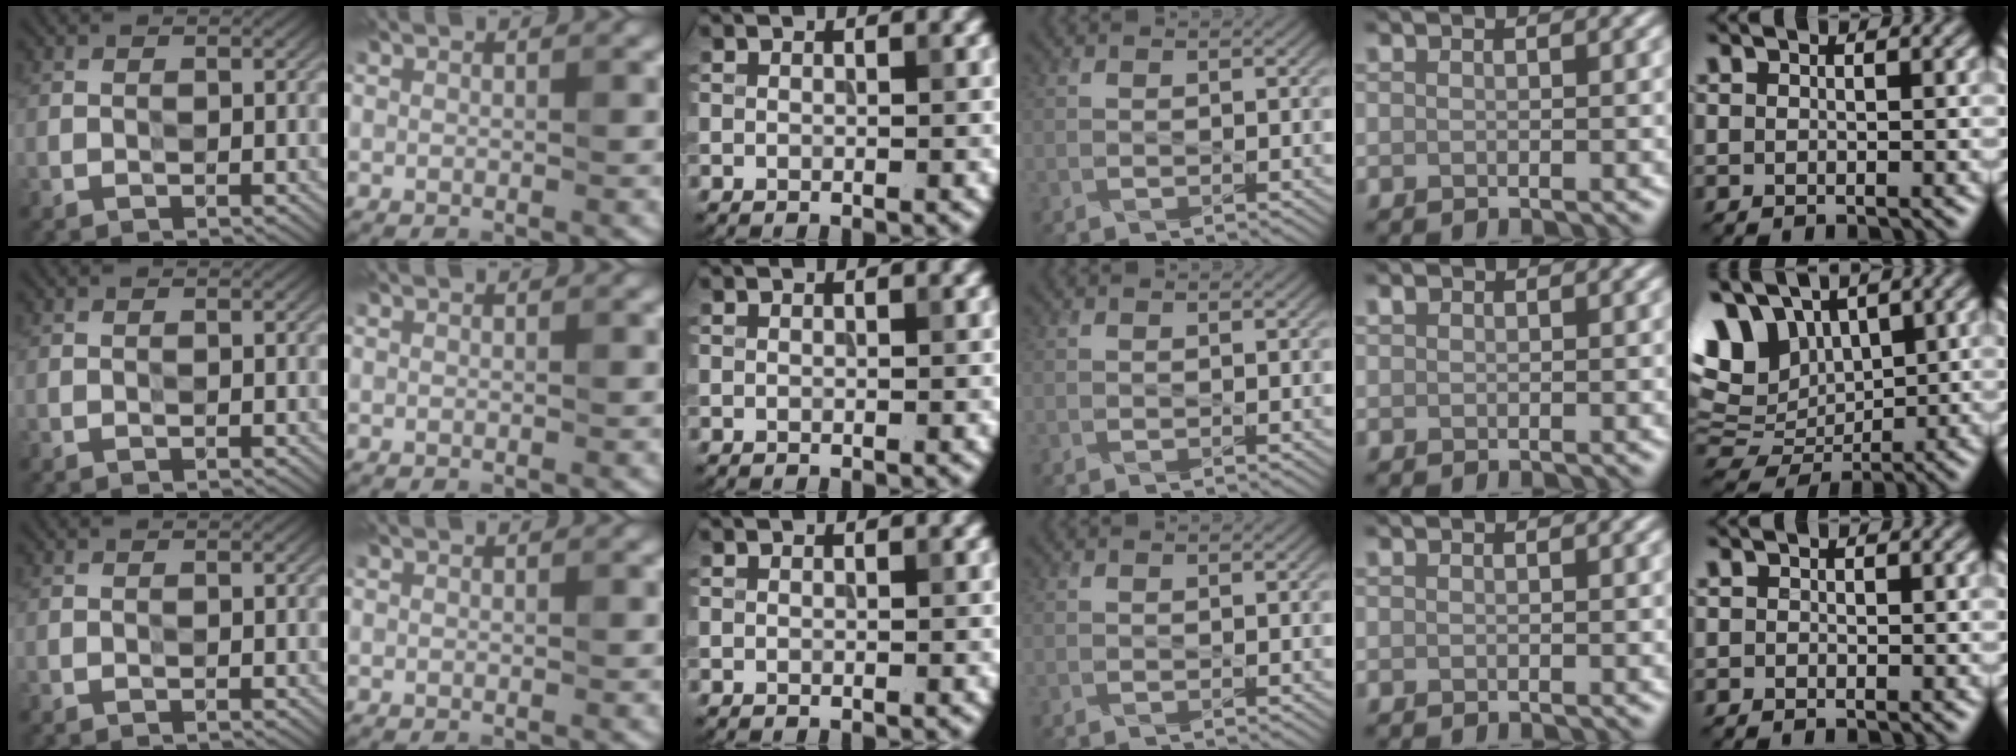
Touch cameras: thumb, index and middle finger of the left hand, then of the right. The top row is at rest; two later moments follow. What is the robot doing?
{"motion": "press", "object": "sticky note"}